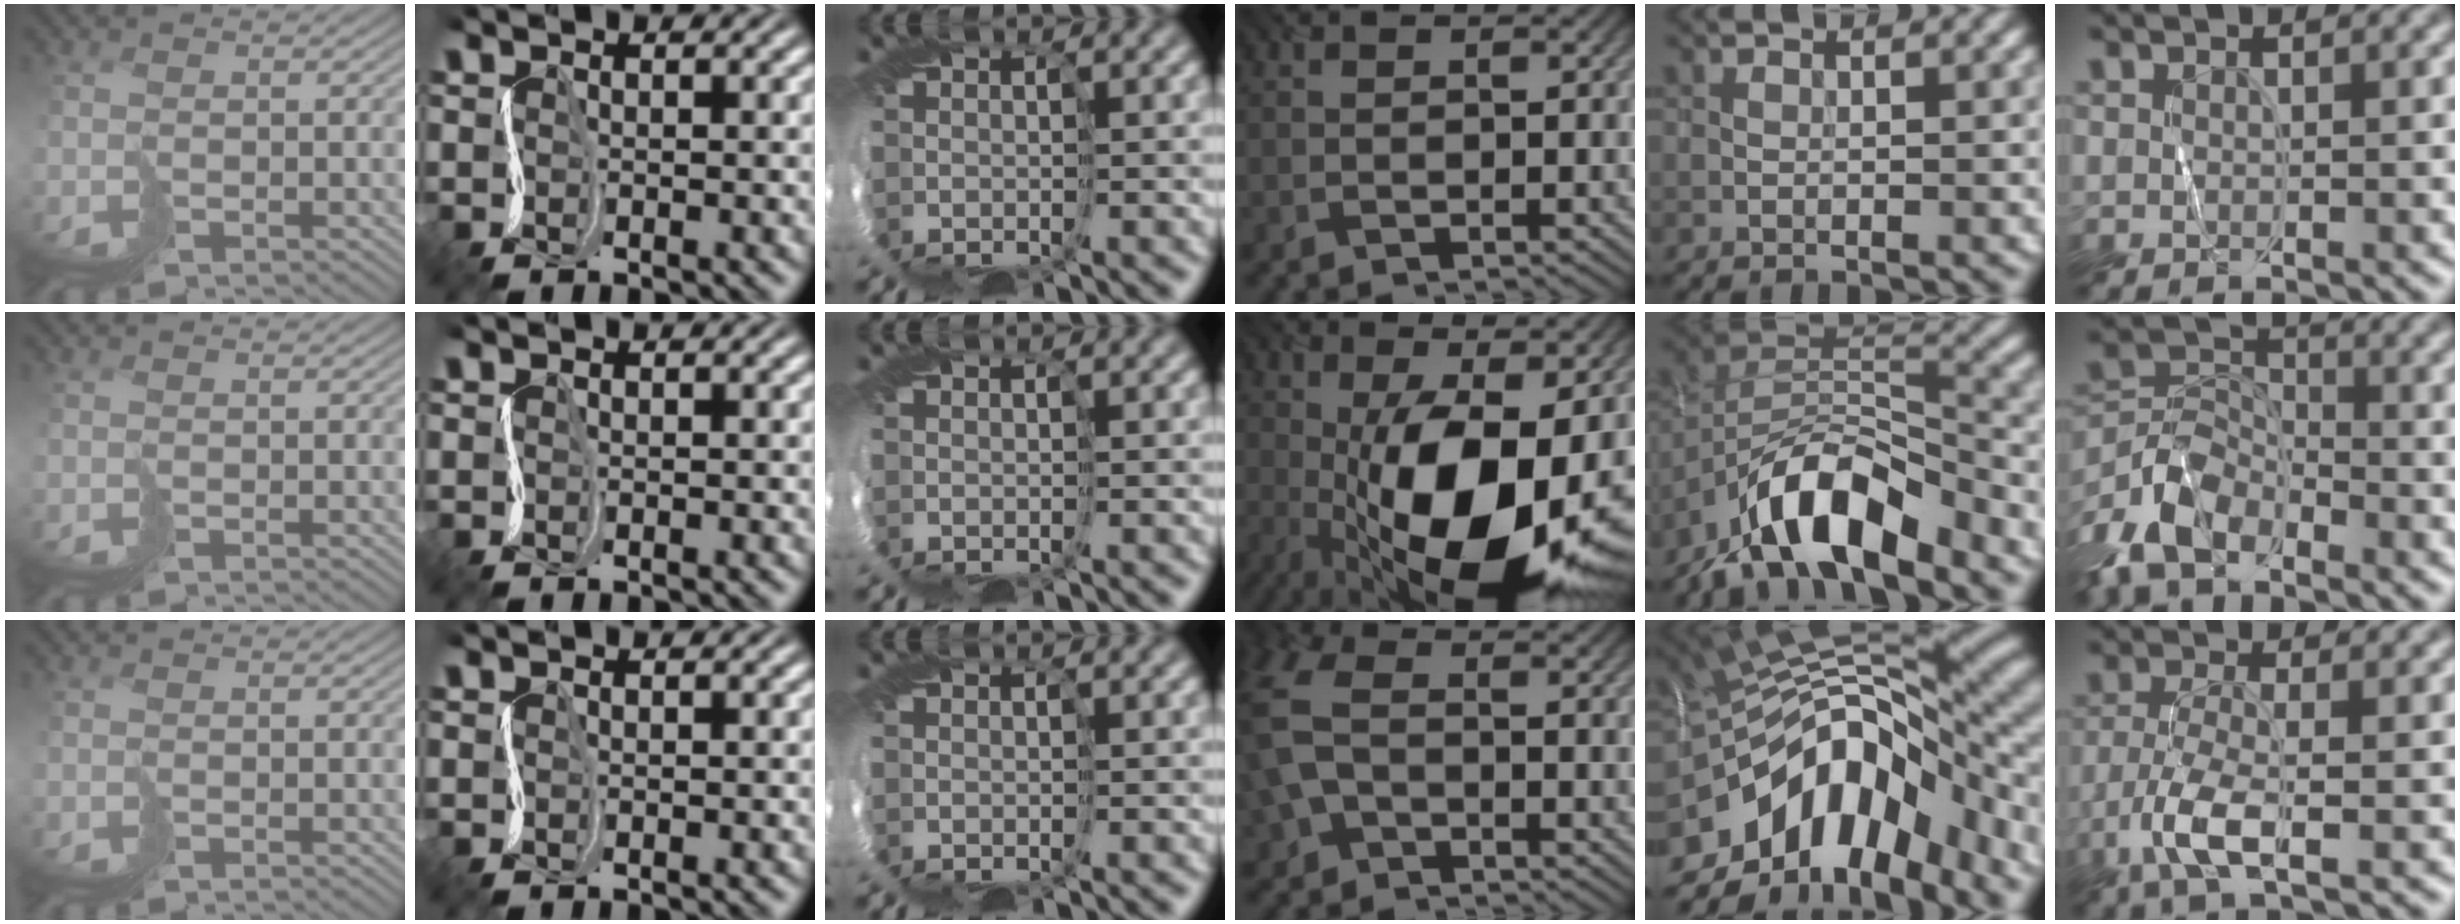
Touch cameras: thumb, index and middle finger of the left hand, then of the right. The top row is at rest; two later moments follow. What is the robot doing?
{"motion": "cut", "object": "wrapping paper"}